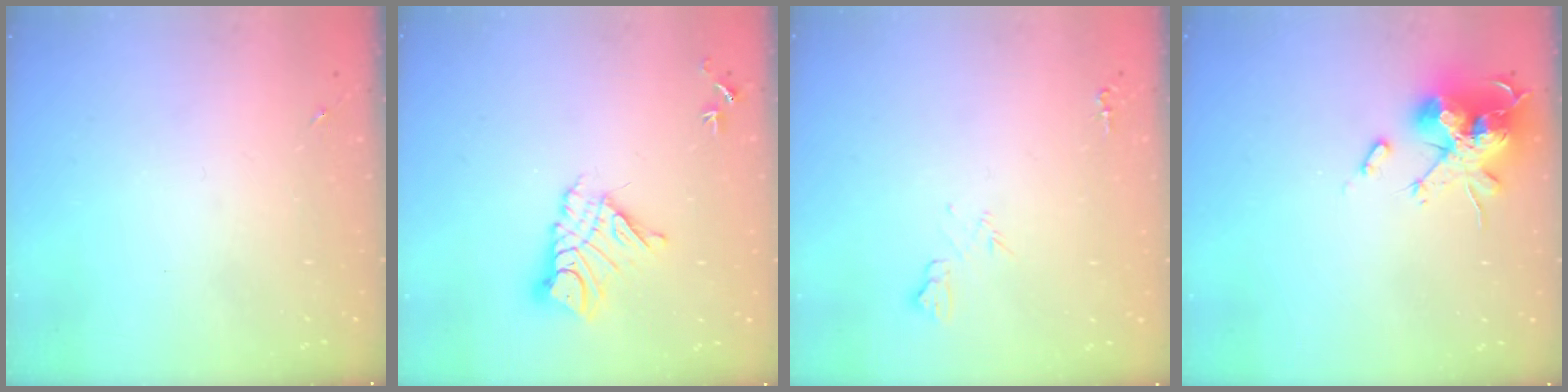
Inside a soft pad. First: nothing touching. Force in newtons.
{"total": 11.9, "press": 11.9, "slide": 1.1}
{"total": 5.8, "press": 5.8, "slide": 0.7}
{"total": 18.5, "press": 18.5, "slide": 0.1}